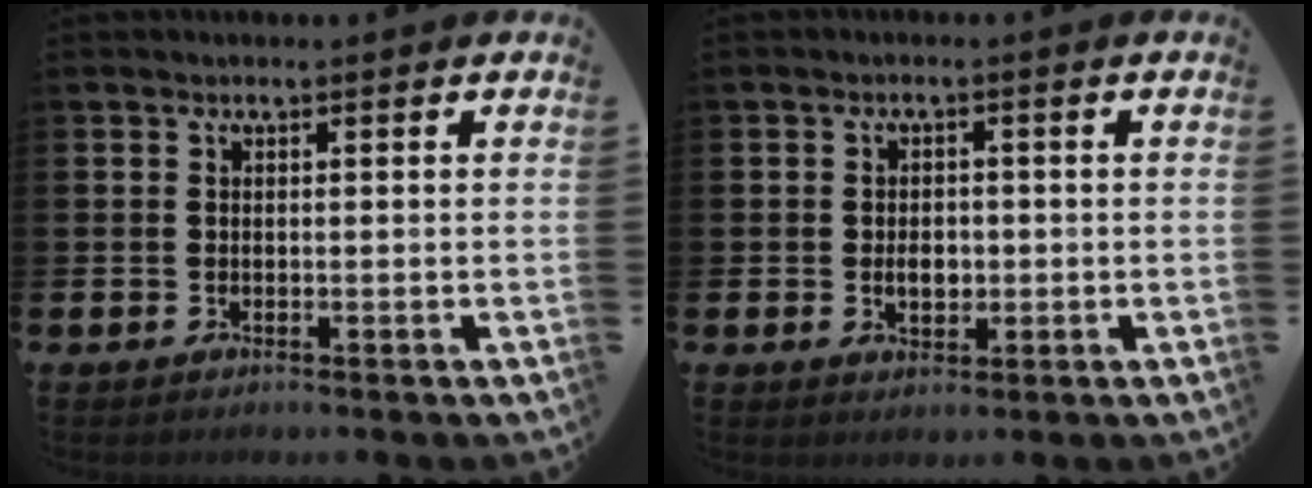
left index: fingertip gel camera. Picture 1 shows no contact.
{"total": 2.8, "force": [-0.3, 2.0, 2.0], "torque": [-0.020, -0.002, -0.011]}